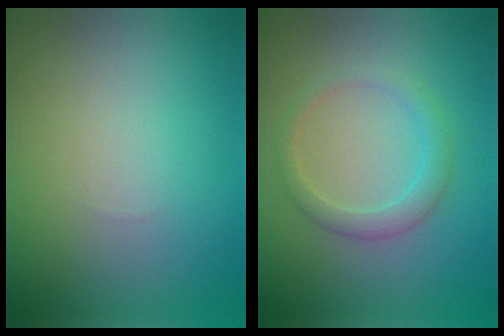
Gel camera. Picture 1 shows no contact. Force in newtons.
{"total": 2.2, "press": 2.2, "slide": 0.1}